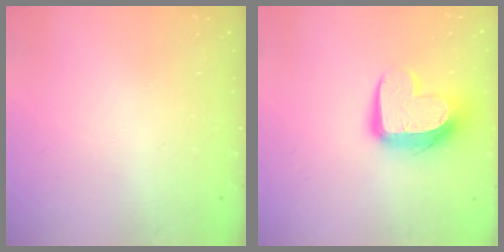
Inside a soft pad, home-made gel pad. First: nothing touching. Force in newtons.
{"total": 11.9, "press": 11.8, "slide": 0.9}